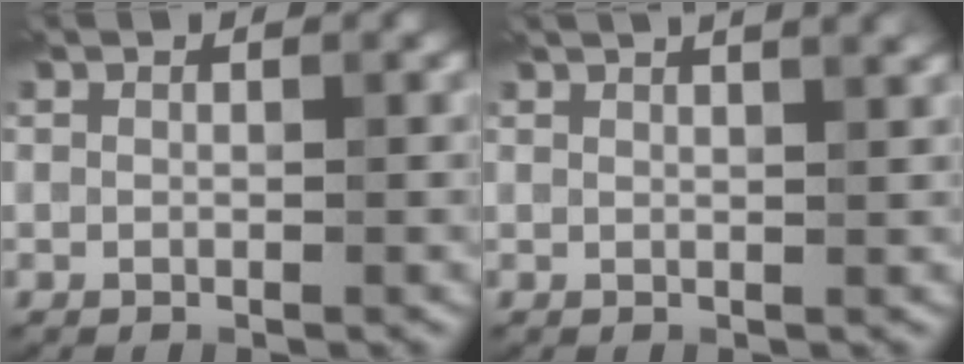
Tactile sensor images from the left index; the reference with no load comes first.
{"total": 6.1, "force": [3.9, 2.7, 3.9], "torque": [-0.021, 0.048, 0.019]}